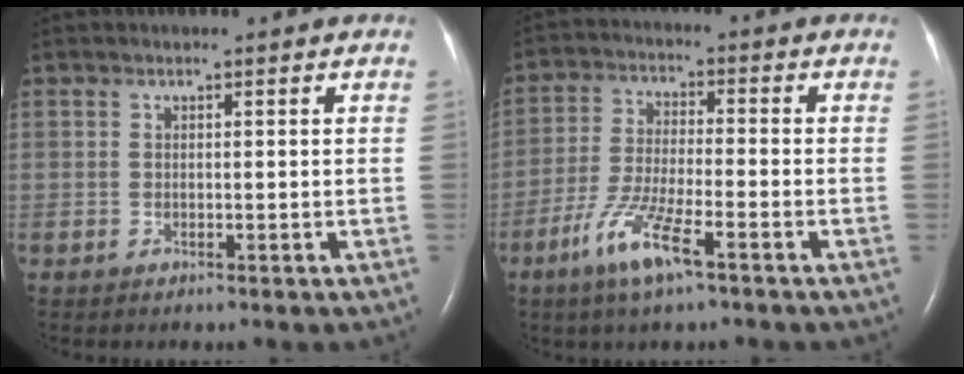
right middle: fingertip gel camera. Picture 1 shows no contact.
{"total": 8.5, "force": [-4.9, 1.0, 6.9], "torque": [-0.142, -0.013, -0.094]}